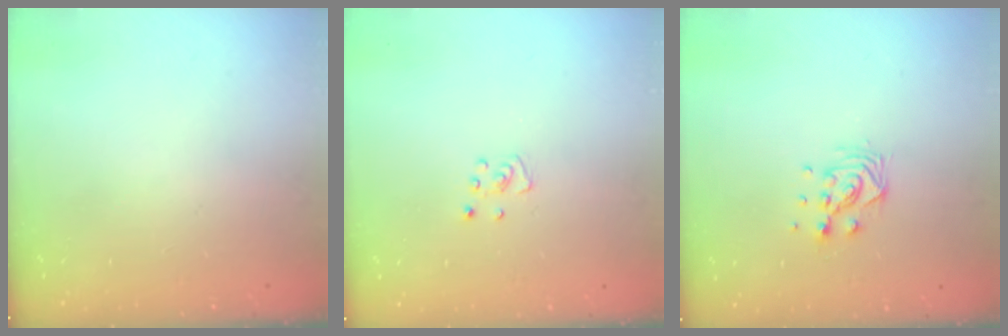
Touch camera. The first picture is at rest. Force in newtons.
{"total": 3.4, "press": 3.4, "slide": 0.3}
{"total": 7.9, "press": 7.9, "slide": 0.5}